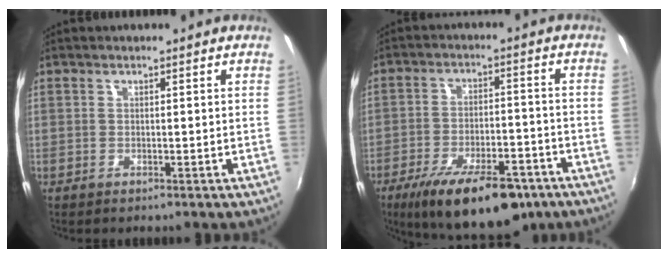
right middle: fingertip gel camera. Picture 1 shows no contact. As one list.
[{"total": 18.7, "force": [-12.4, 6.8, 12.2], "torque": [-0.213, -0.028, -0.180]}]